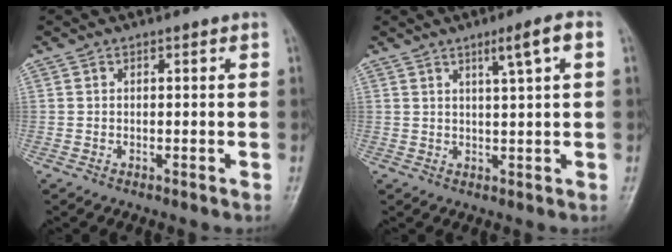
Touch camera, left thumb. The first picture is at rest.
{"total": 4.8, "force": [2.1, 0.1, 4.3], "torque": [-0.072, -0.003, 0.037]}